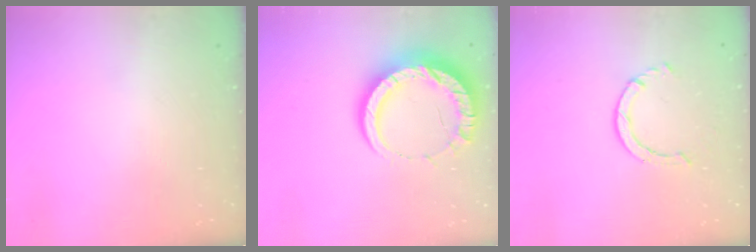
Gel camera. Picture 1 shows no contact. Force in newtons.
{"total": 14.8, "press": 14.8, "slide": 0.8}
{"total": 2.5, "press": 2.5, "slide": 0.3}